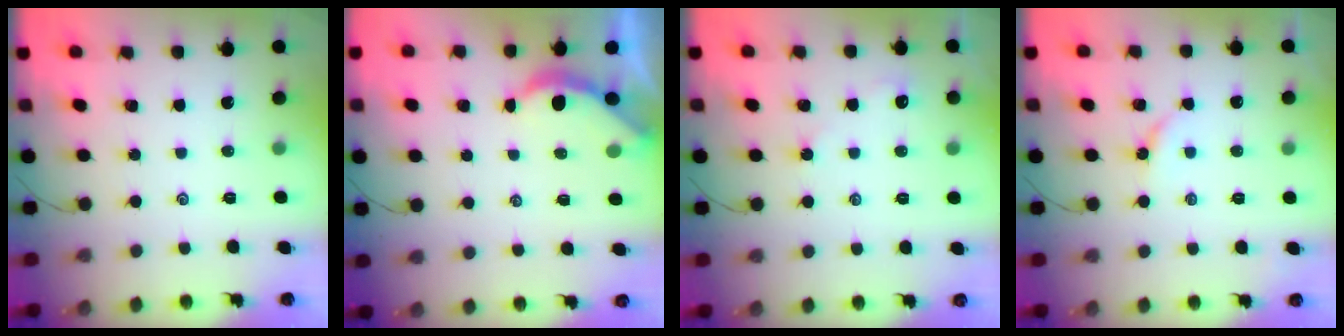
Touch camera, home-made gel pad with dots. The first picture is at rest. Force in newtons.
{"total": 2.9, "press": 2.9, "slide": 0.2}
{"total": 1.9, "press": 1.8, "slide": 0.4}
{"total": 2.9, "press": 2.9, "slide": 0.3}